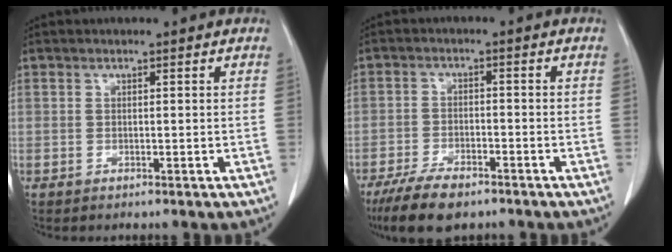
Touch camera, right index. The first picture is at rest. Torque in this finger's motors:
{"motor_torque": [0.13, -0.19, 0.09, -0.01]}